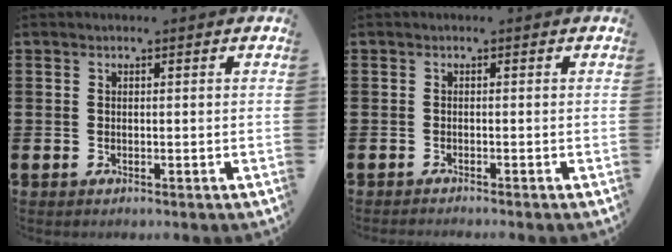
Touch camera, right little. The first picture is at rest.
{"total": 0.6, "force": [-0.5, -0.2, 0.0], "torque": [0.001, -0.002, -0.011]}